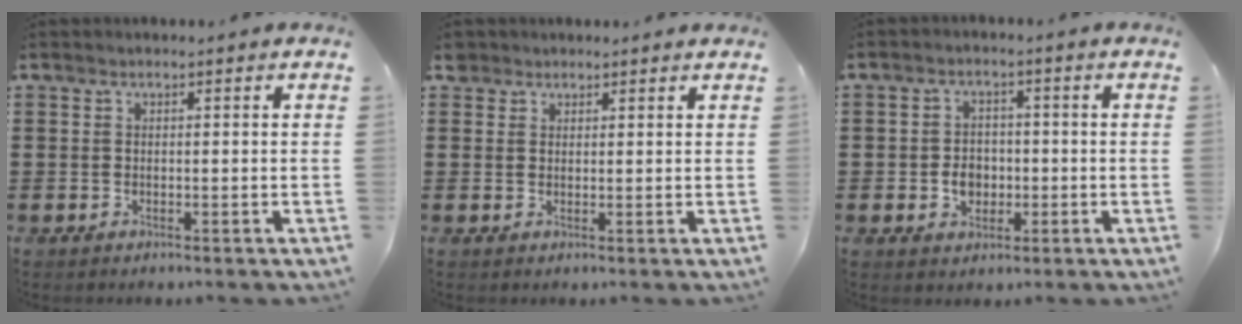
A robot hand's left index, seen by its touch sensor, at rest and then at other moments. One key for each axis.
{"total": 2.3, "fx": 1.8, "fy": 1.3, "fz": 0.3, "tx": -0.013, "ty": 0.008, "tz": 0.034}
{"total": 3.8, "fx": -0.9, "fy": 3.0, "fz": 2.3, "tx": -0.040, "ty": 0.000, "tz": -0.020}